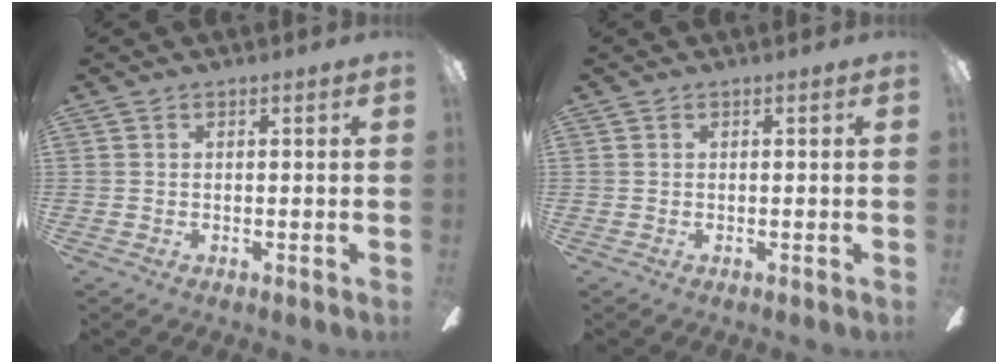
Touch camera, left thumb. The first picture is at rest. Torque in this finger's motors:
{"motor_torque": [0.00, 0.00, 0.02, -0.02, 0.00]}